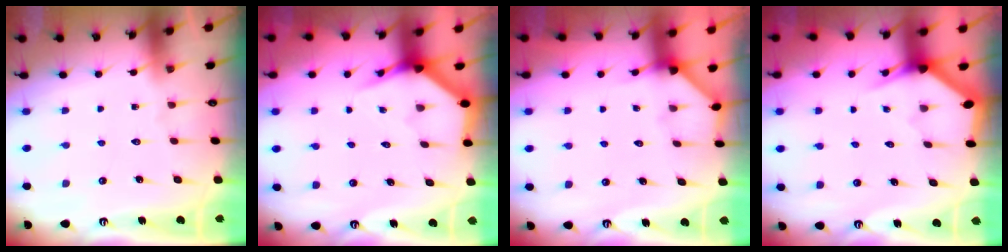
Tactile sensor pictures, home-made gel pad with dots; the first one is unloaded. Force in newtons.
{"total": 3.9, "press": 3.9, "slide": 0.2}
{"total": 2.5, "press": 2.5, "slide": 0.4}
{"total": 3.1, "press": 3.1, "slide": 0.2}